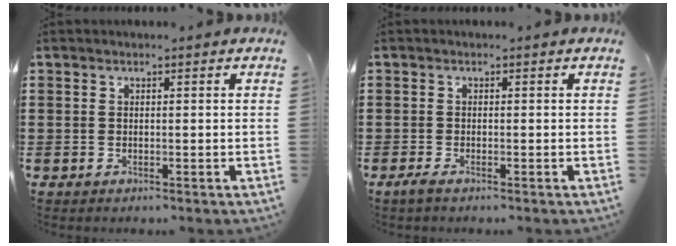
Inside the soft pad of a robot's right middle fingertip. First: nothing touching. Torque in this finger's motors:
{"motor_torque": [2.01, 0.13, 0.11, 0.05]}